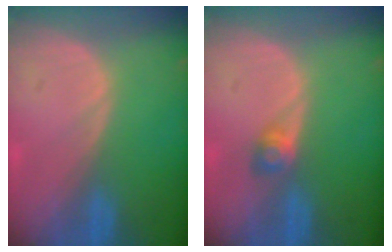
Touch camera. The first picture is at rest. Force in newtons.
{"total": 2.5, "press": 2.3, "slide": 1.0}